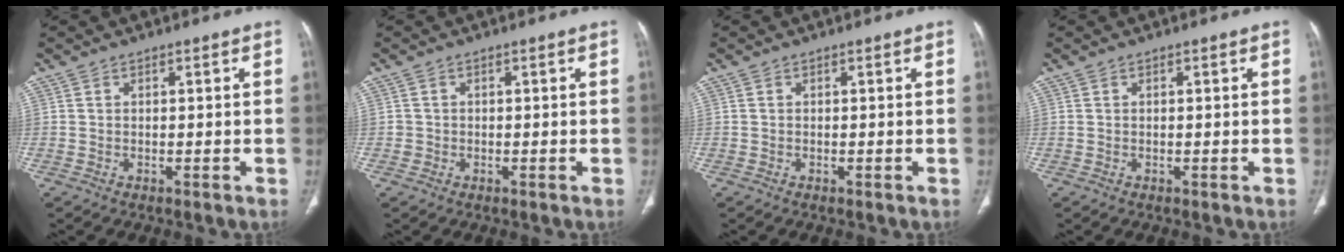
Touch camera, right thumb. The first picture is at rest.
{"total": 1.0, "force": [-0.2, 1.0, 0.0], "torque": [0.004, 0.006, -0.004]}
{"total": 0.0}
{"total": 0.0}